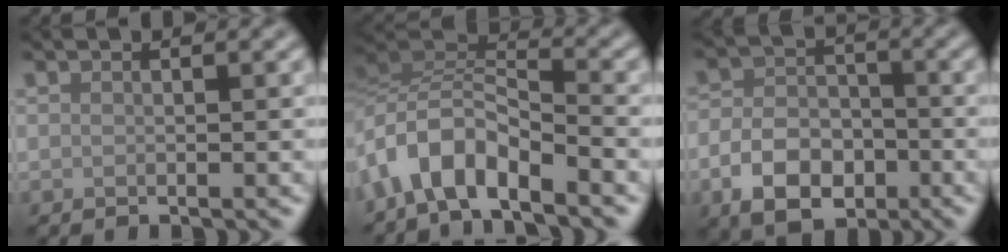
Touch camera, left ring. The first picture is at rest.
{"total": 5.2, "force": [-4.0, 1.6, 3.0], "torque": [-0.048, 0.007, -0.084]}
{"total": 5.9, "force": [-2.5, 4.0, 3.6], "torque": [-0.068, -0.007, -0.047]}